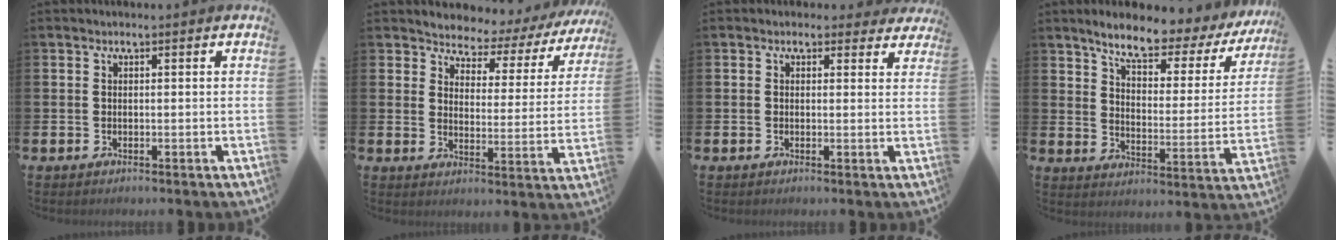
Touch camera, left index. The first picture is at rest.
{"total": 3.8, "force": [3.5, 1.7, 0.0], "torque": [-0.021, -0.037, 0.050]}
{"total": 1.6, "force": [1.1, 1.1, 0.1], "torque": [0.004, 0.000, 0.016]}
{"total": 7.4, "force": [6.4, 1.6, 3.3], "torque": [-0.089, -0.041, 0.104]}